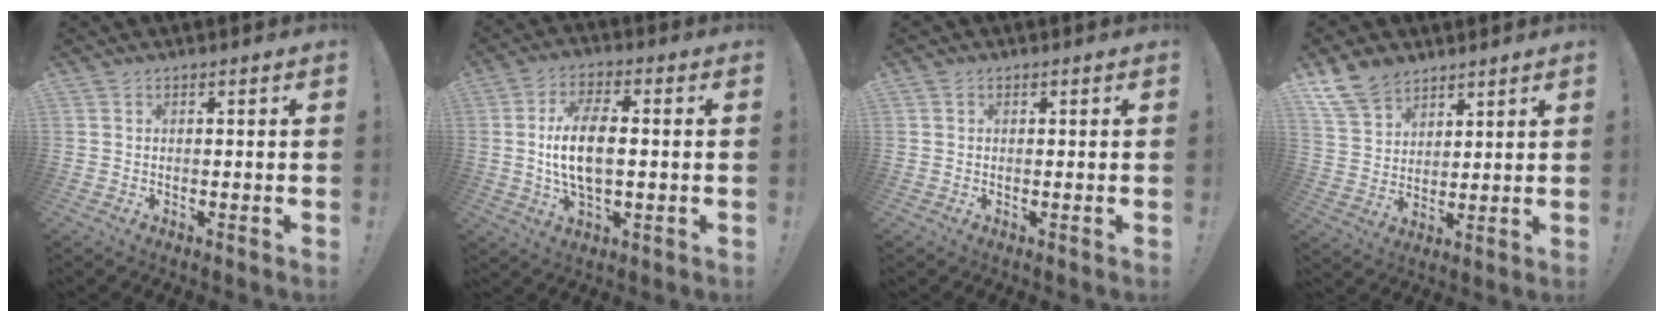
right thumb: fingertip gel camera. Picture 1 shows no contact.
{"total": 11.8, "force": [0.2, 5.4, 10.5], "torque": [-0.198, -0.001, -0.002]}
{"total": 0.0}
{"total": 11.5, "force": [8.6, 6.8, 3.4], "torque": [-0.066, -0.054, 0.171]}